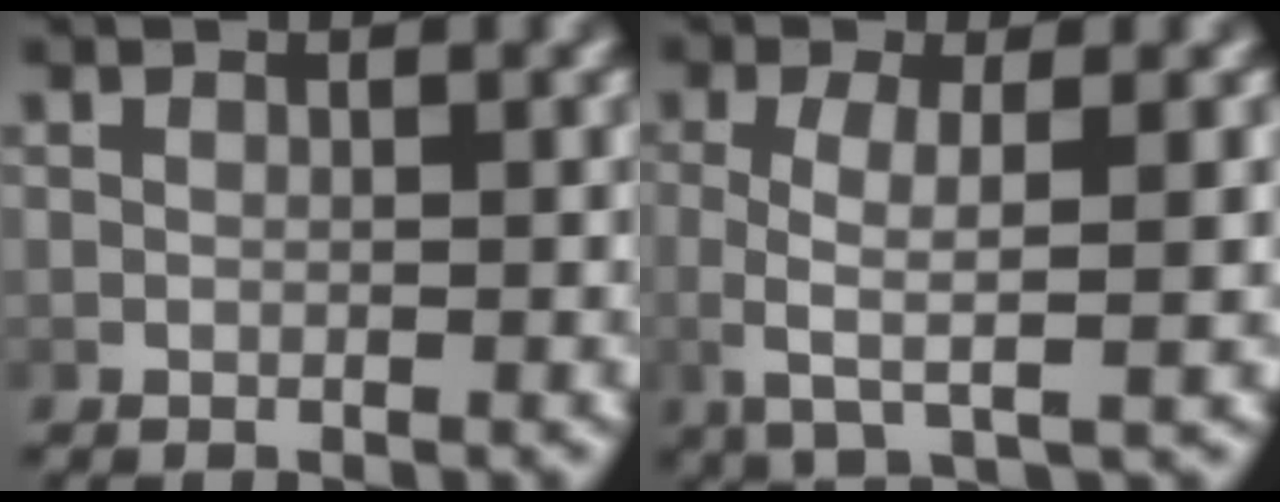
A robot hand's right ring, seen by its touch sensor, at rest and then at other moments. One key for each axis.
{"total": 4.1, "fx": 0.3, "fy": 0.6, "fz": 4.1, "tx": -0.081, "ty": -0.008, "tz": 0.014}